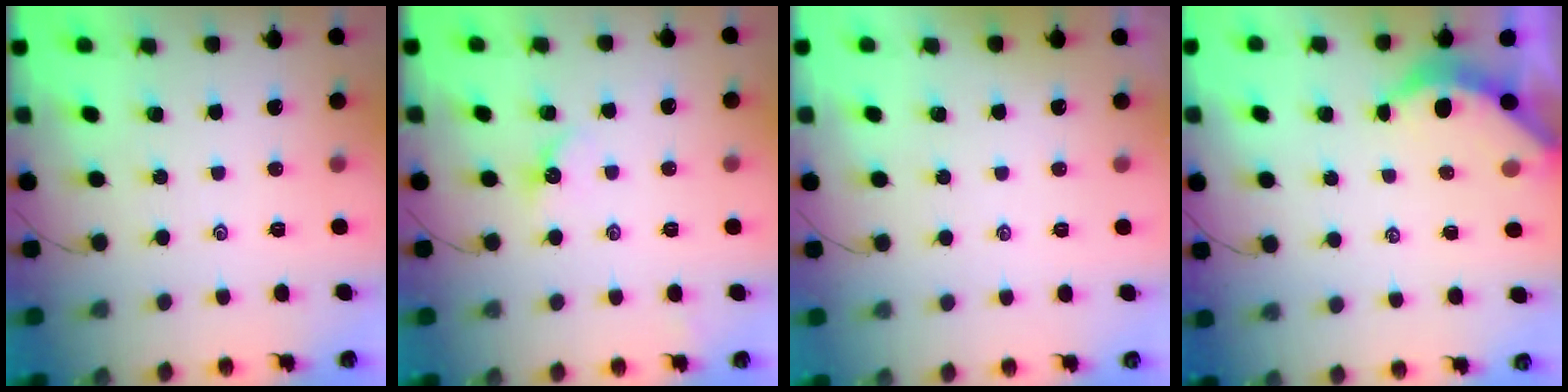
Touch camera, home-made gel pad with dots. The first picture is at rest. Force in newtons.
{"total": 3.1, "press": 3.1, "slide": 0.4}
{"total": 1.2, "press": 1.2, "slide": 0.3}
{"total": 4.0, "press": 3.9, "slide": 0.5}